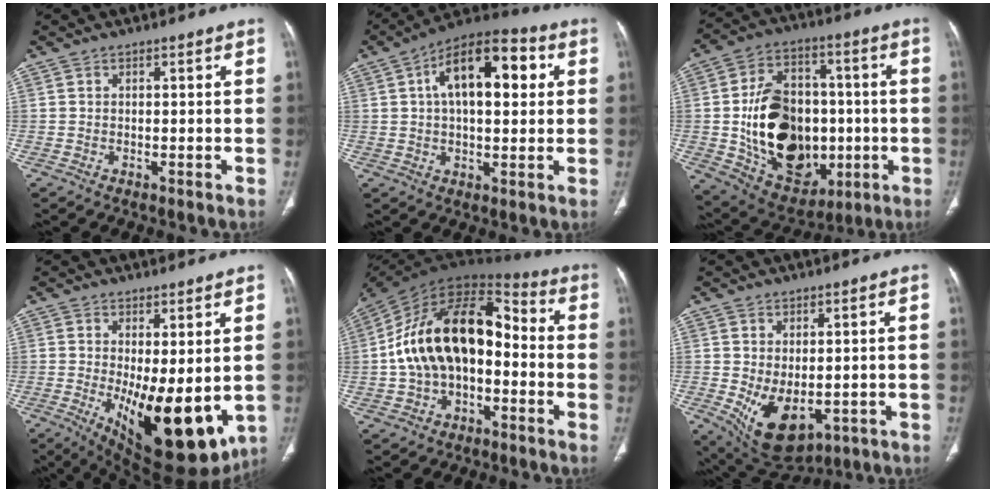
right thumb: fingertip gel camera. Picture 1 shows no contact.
{"total": 16.5, "force": [4.2, 8.2, 13.7], "torque": [-0.191, 0.024, 0.058]}
{"total": 23.5, "force": [-1.1, 16.3, 16.8], "torque": [-0.249, 0.004, 0.011]}
{"total": 16.5, "force": [-2.3, 6.6, 15.0], "torque": [-0.217, -0.038, -0.009]}
{"total": 20.4, "force": [-1.6, 12.4, 16.1], "torque": [-0.266, 0.055, -0.034]}
{"total": 10.3, "force": [-2.0, 6.1, 8.1], "torque": [-0.125, -0.011, -0.004]}